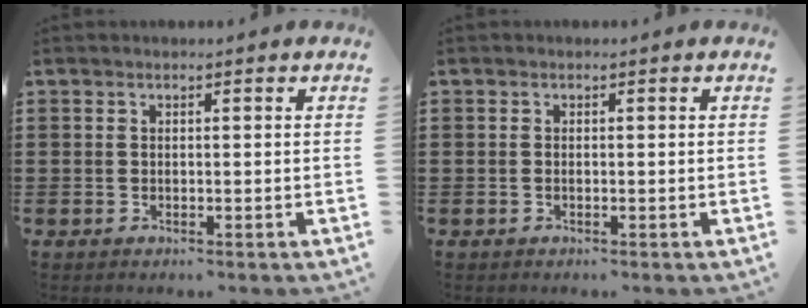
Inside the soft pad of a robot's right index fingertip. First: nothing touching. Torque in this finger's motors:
{"motor_torque": [0.31, 0.36, 0.03, 0.01]}